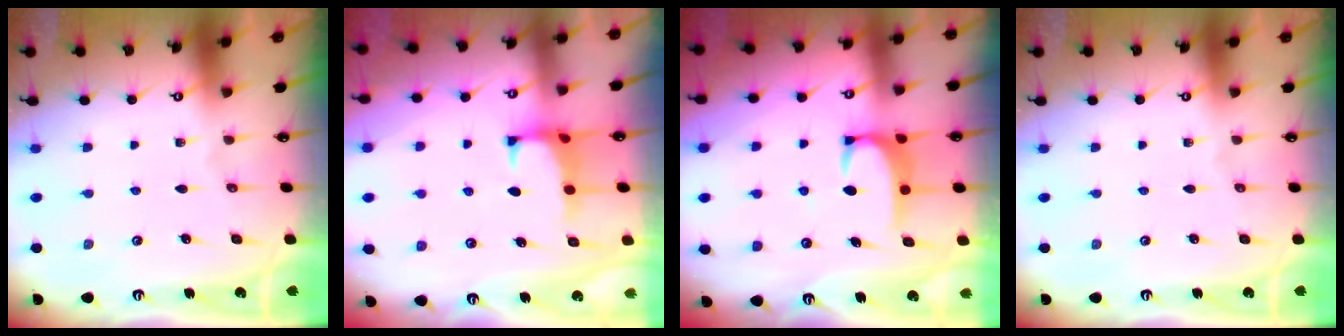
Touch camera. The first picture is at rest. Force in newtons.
{"total": 1.2, "press": 1.0, "slide": 0.6}
{"total": 2.8, "press": 2.8, "slide": 0.3}
{"total": 0.0}